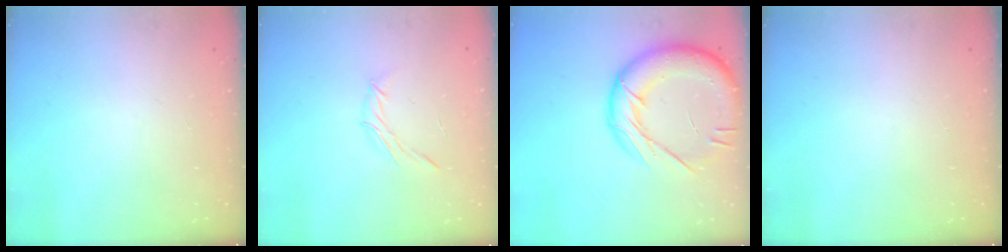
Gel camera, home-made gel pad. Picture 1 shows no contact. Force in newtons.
{"total": 4.5, "press": 4.3, "slide": 1.1}
{"total": 22.3, "press": 22.0, "slide": 3.7}
{"total": 0.0}